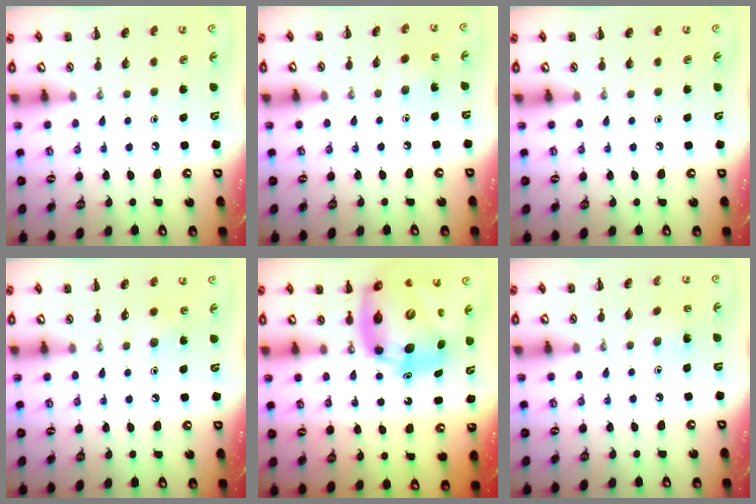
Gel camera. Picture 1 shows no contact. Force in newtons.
{"total": 1.9, "press": 1.8, "slide": 0.7}
{"total": 0.0}
{"total": 4.2, "press": 4.0, "slide": 1.3}
{"total": 15.1, "press": 14.4, "slide": 4.4}
{"total": 1.4, "press": 1.3, "slide": 0.5}